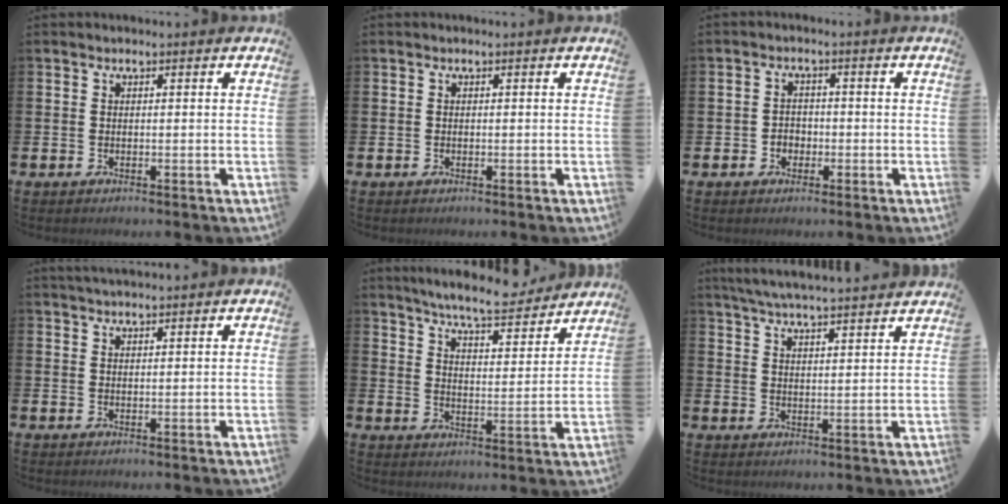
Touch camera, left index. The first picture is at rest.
{"total": 0.0}
{"total": 2.0, "force": [-0.8, 1.8, 0.5], "torque": [-0.011, 0.004, -0.020]}
{"total": 1.9, "force": [1.8, 0.2, 0.5], "torque": [-0.011, -0.001, 0.033]}
{"total": 7.6, "force": [7.3, 0.5, 2.1], "torque": [-0.059, -0.044, 0.128]}
{"total": 5.7, "force": [5.5, -0.3, 1.3], "torque": [-0.047, -0.026, 0.100]}